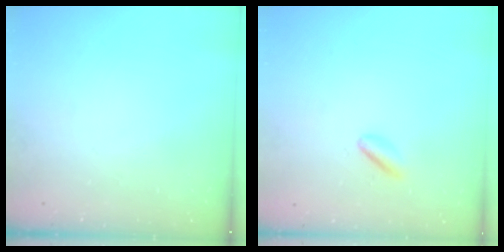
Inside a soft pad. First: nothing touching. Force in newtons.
{"total": 2.5, "press": 2.4, "slide": 0.8}